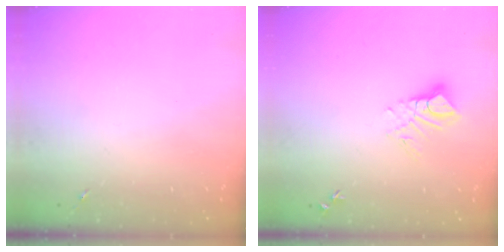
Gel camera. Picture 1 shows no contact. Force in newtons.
{"total": 7.9, "press": 7.8, "slide": 0.7}